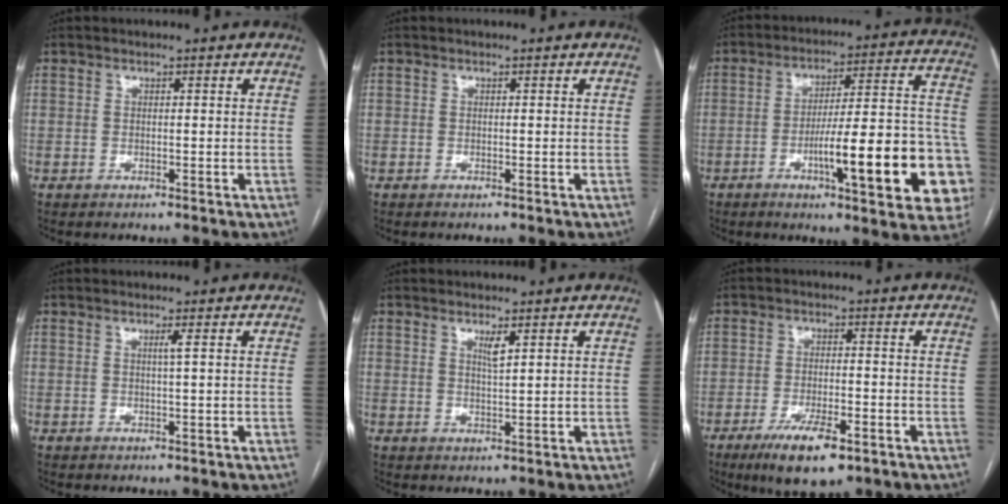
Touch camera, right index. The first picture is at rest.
{"total": 0.0}
{"total": 20.9, "force": [-6.9, 2.8, 19.5], "torque": [-0.200, 0.023, -0.089]}
{"total": 1.0, "force": [0.3, -0.4, 0.8], "torque": [-0.018, -0.001, 0.007]}
{"total": 1.8, "force": [1.0, 0.0, 1.5], "torque": [-0.028, -0.006, 0.019]}
{"total": 8.6, "force": [-5.1, 2.3, 6.5], "torque": [-0.116, -0.013, -0.081]}